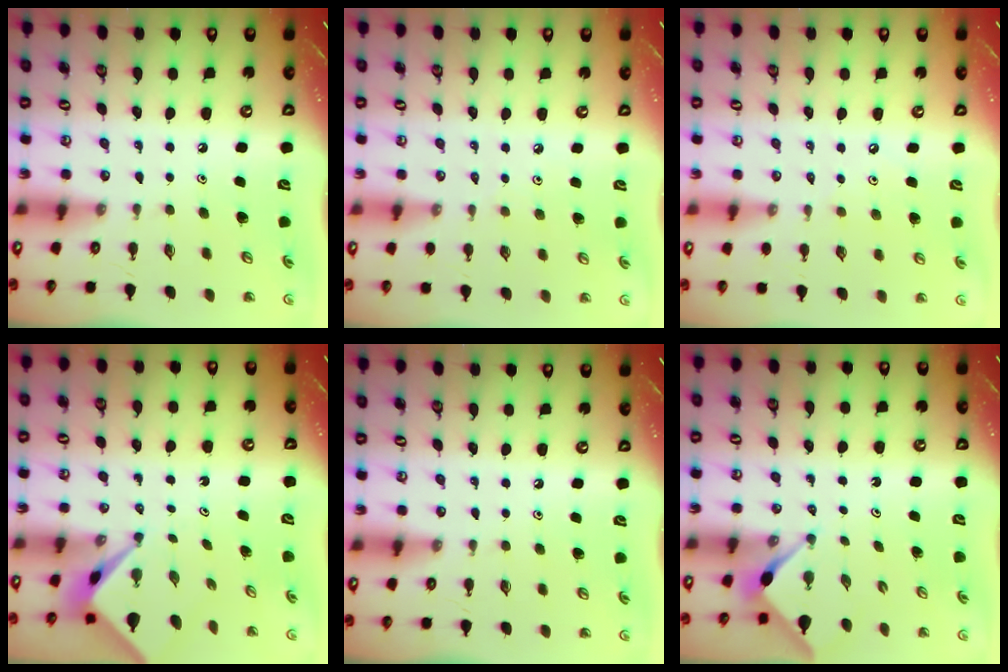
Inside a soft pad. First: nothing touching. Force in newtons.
{"total": 2.7, "press": 2.6, "slide": 0.6}
{"total": 2.8, "press": 2.8, "slide": 0.5}
{"total": 2.2, "press": 2.2, "slide": 0.3}
{"total": 0.0}
{"total": 2.9, "press": 2.8, "slide": 0.5}